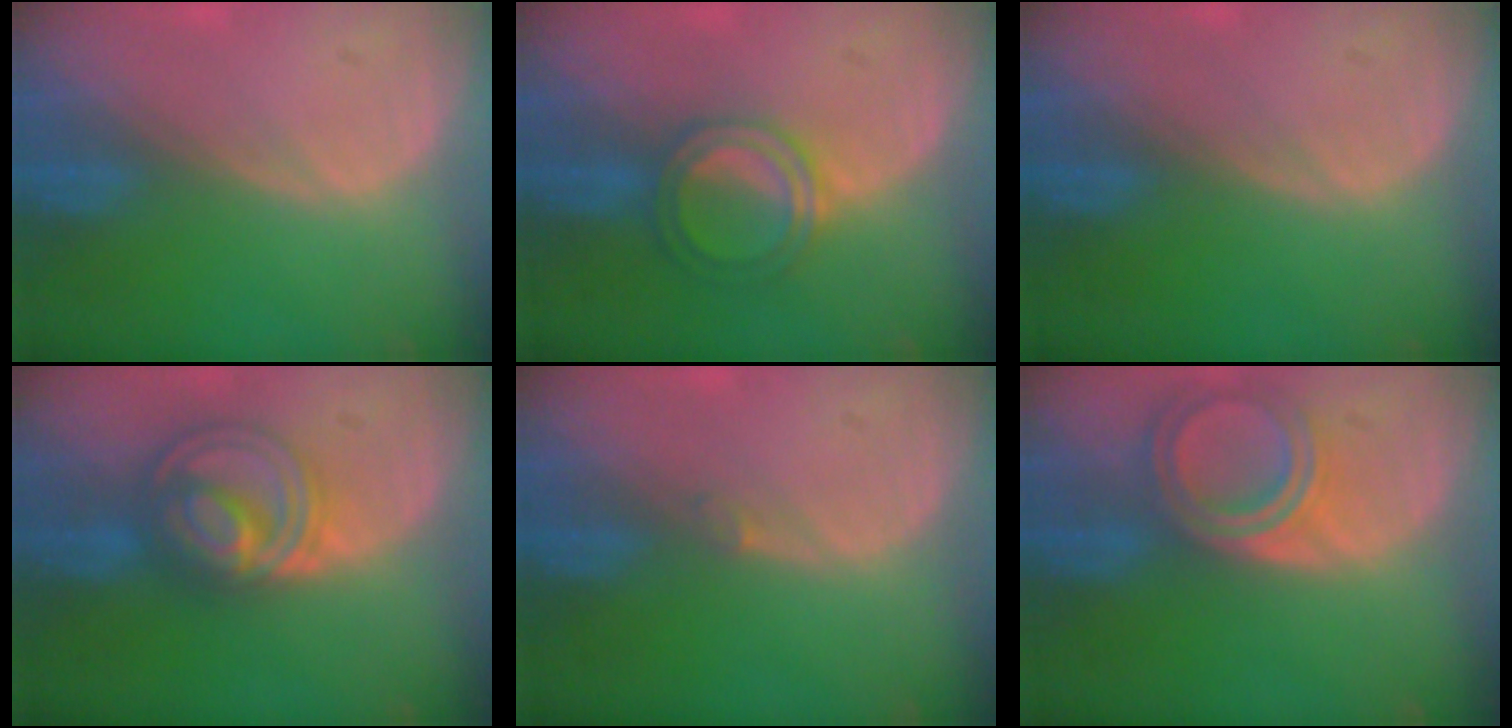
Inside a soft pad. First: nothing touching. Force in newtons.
{"total": 5.0, "press": 4.7, "slide": 1.8}
{"total": 0.0}
{"total": 7.4, "press": 7.3, "slide": 0.4}
{"total": 0.6, "press": 0.5, "slide": 0.3}
{"total": 6.6, "press": 5.9, "slide": 3.0}